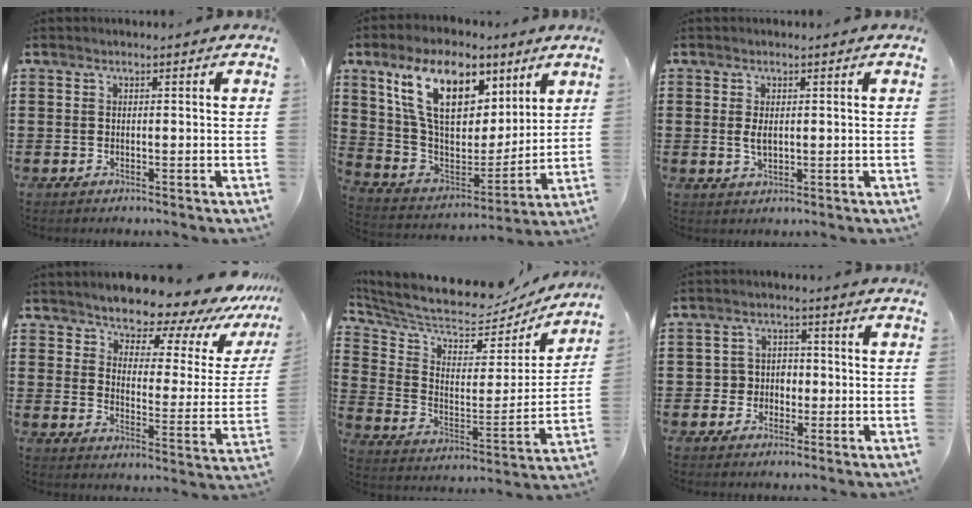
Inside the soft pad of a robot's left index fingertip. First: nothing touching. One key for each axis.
{"total": 15.2, "fx": 8.6, "fy": 8.0, "fz": 9.7, "tx": -0.212, "ty": -0.013, "tz": 0.157}
{"total": 2.3, "fx": 0.2, "fy": 1.2, "fz": 2.0, "tx": -0.049, "ty": 0.002, "tz": 0.000}
{"total": 8.5, "fx": 7.9, "fy": 1.9, "fz": 2.5, "tx": -0.065, "ty": -0.068, "tz": 0.135}
{"total": 6.4, "fx": 6.1, "fy": 1.3, "fz": 1.4, "tx": -0.063, "ty": -0.059, "tz": 0.102}
{"total": 3.4, "fx": -0.9, "fy": 3.1, "fz": 0.9, "tx": -0.031, "ty": 0.007, "tz": -0.023}